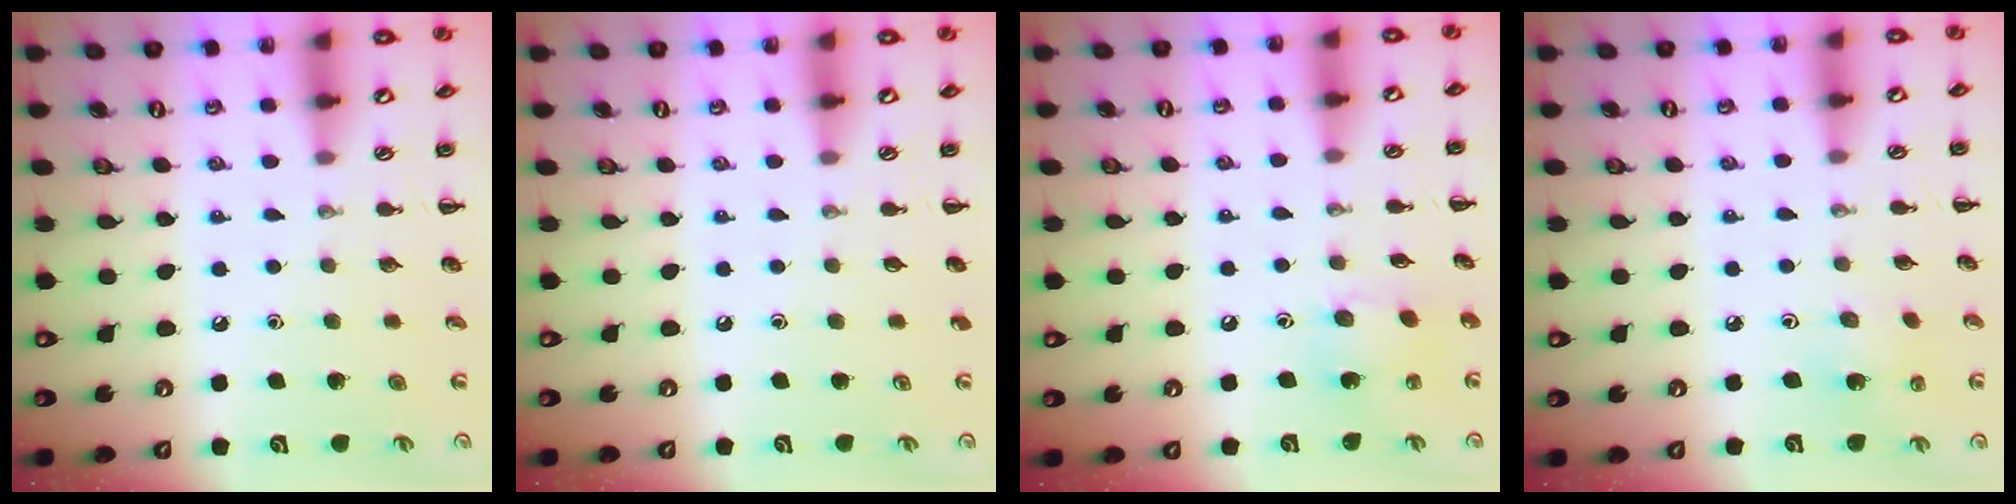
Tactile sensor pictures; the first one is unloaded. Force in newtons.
{"total": 0.0}
{"total": 5.1, "press": 5.0, "slide": 0.7}
{"total": 2.6, "press": 2.5, "slide": 0.8}